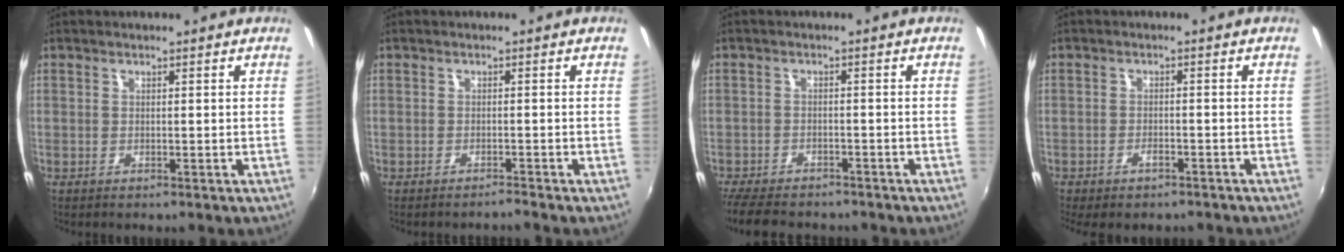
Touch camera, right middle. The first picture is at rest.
{"total": 1.0, "force": [-1.0, -0.2, 0.0], "torque": [0.001, -0.005, -0.018]}
{"total": 10.4, "force": [-9.0, 3.4, 4.1], "torque": [-0.104, -0.023, -0.147]}
{"total": 3.6, "force": [-2.8, 1.5, 1.8], "torque": [-0.043, -0.011, -0.042]}